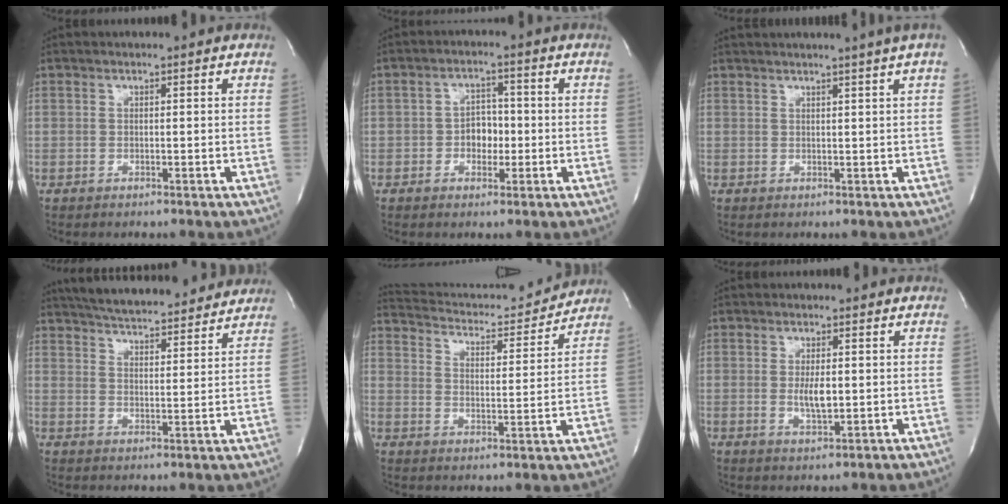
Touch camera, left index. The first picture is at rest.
{"total": 3.9, "force": [-1.0, 2.7, 2.5], "torque": [-0.036, 0.003, -0.019]}
{"total": 4.1, "force": [3.2, -1.4, 2.2], "torque": [-0.029, 0.002, 0.041]}
{"total": 19.4, "force": [17.9, 3.2, 7.0], "torque": [-0.114, 0.014, 0.245]}
{"total": 14.6, "force": [14.1, 2.0, 3.1], "torque": [-0.049, -0.010, 0.199]}
{"total": 3.3, "force": [-0.1, 1.1, 3.1], "torque": [-0.057, -0.009, 0.002]}